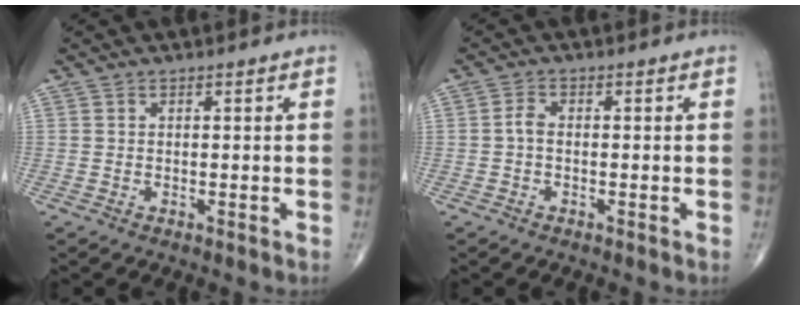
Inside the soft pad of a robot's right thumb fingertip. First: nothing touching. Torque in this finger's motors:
{"motor_torque": [-0.19, 0.08, 0.39, 0.15, 0.07]}